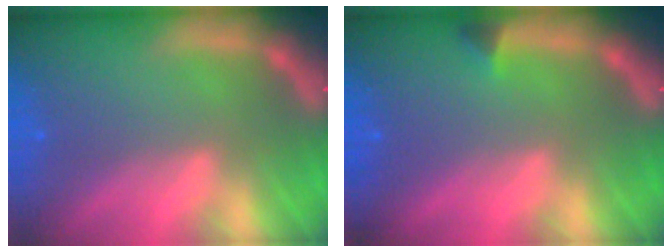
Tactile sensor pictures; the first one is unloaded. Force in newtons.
{"total": 0.9}